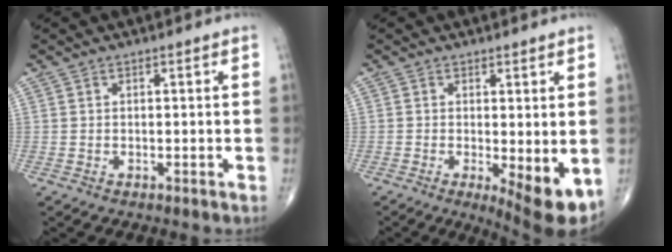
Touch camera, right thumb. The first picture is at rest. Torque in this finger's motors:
{"motor_torque": [-0.36, 0.79, -0.14, -0.12, 0.02]}